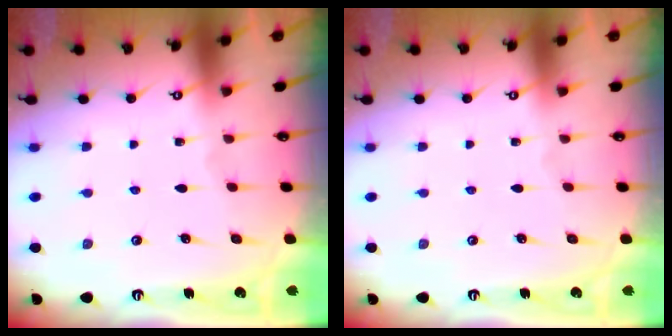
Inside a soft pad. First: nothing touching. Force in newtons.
{"total": 0.0}